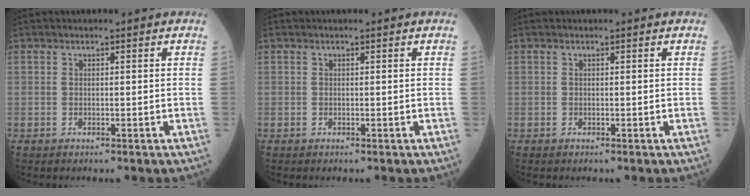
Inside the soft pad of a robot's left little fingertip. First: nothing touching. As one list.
[{"total": 0.0}, {"total": 0.0}]